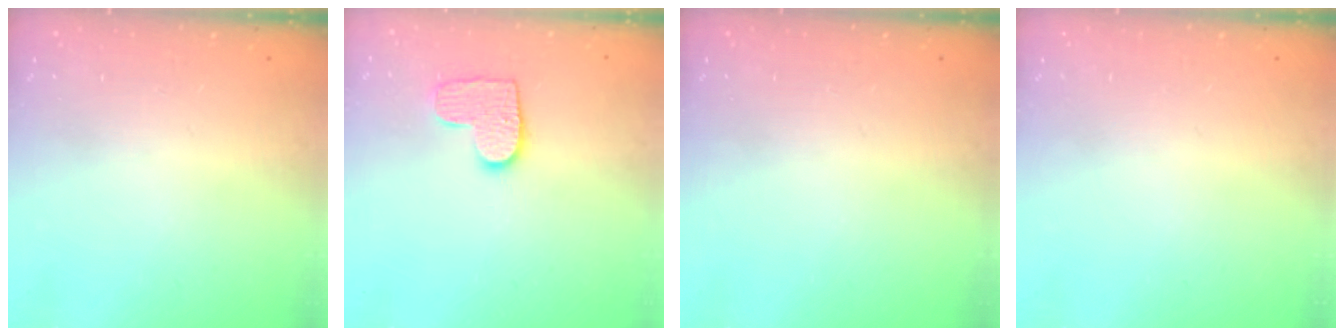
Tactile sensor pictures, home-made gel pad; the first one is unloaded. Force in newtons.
{"total": 9.2, "press": 9.2, "slide": 0.3}
{"total": 0.0}
{"total": 0.0}